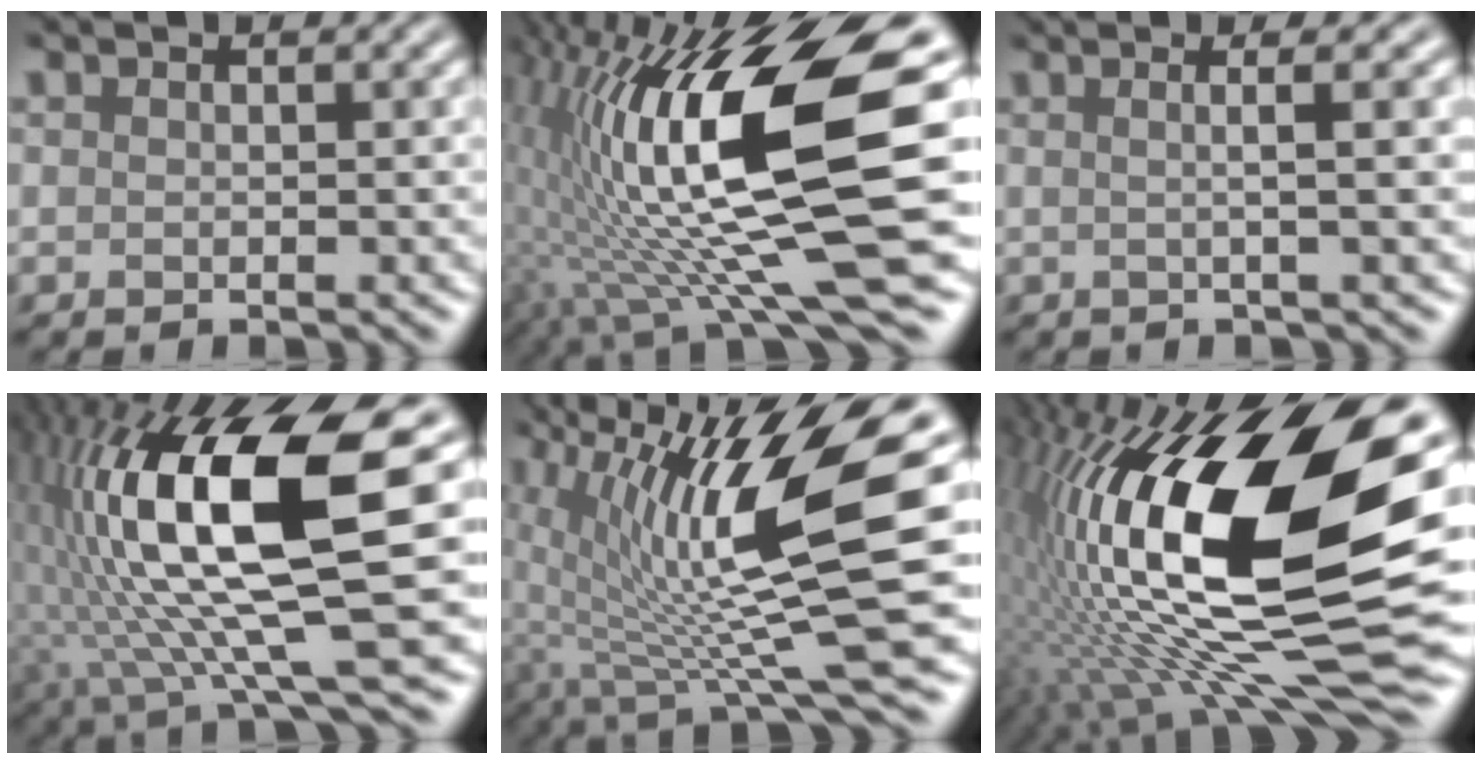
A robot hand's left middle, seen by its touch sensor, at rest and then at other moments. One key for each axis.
{"total": 15.8, "fx": 0.4, "fy": 4.1, "fz": 15.3, "tx": -0.263, "ty": -0.002, "tz": 0.011}
{"total": 4.7, "fx": 0.9, "fy": 1.4, "fz": 4.4, "tx": -0.052, "ty": 0.026, "tz": -0.020}
{"total": 15.2, "fx": 1.7, "fy": 4.4, "fz": 14.5, "tx": -0.284, "ty": -0.003, "tz": 0.043}
{"total": 12.8, "fx": 0.6, "fy": 3.6, "fz": 12.3, "tx": -0.219, "ty": -0.022, "tz": 0.028}
{"total": 20.6, "fx": 0.2, "fy": 7.8, "fz": 19.1, "tx": -0.360, "ty": 0.007, "tz": -0.004}